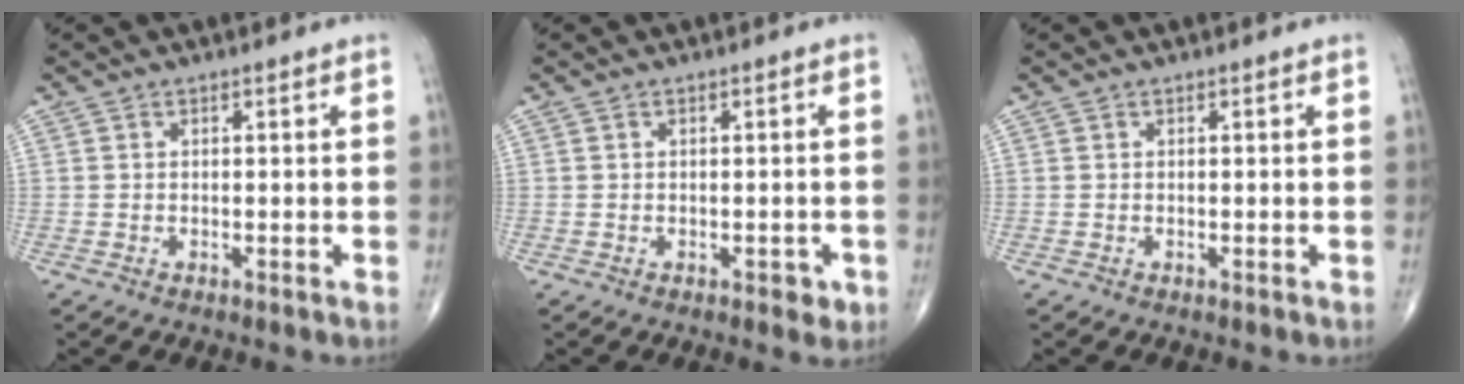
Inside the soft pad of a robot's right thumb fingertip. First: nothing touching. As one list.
[{"total": 2.1, "force": [-0.7, 1.2, 1.6], "torque": [-0.009, 0.002, -0.005]}, {"total": 0.0}]